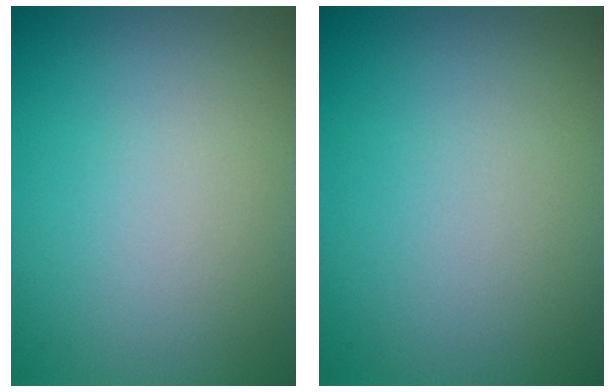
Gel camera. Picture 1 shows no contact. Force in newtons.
{"total": 0.0}